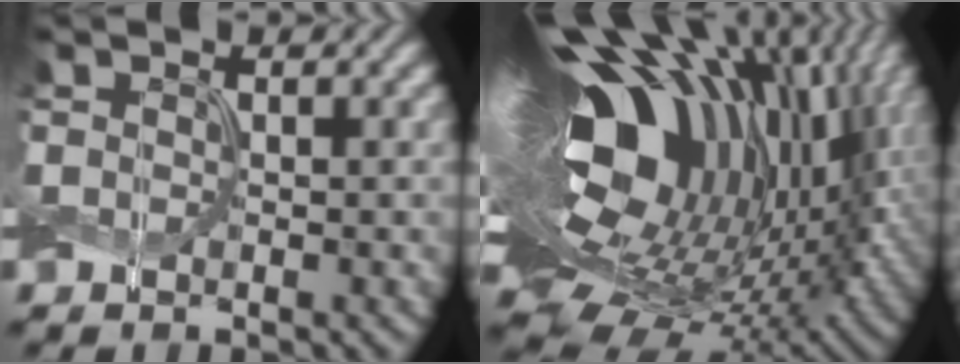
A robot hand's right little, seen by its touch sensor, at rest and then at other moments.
{"total": 21.3, "force": [4.9, 11.1, 17.4], "torque": [-0.287, 0.017, 0.072]}